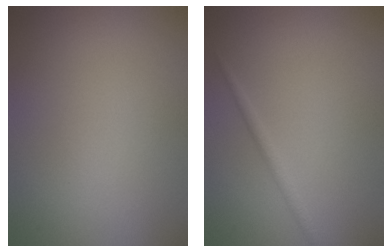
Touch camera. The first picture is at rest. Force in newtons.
{"total": 1.1, "press": 1.1, "slide": 0.1}